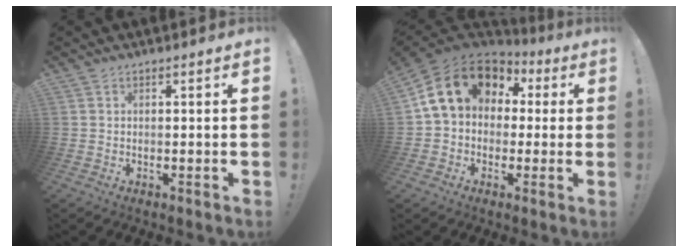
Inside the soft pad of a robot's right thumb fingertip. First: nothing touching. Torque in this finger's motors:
{"motor_torque": [2.38, 2.48, 1.35, -0.04, 0.07]}